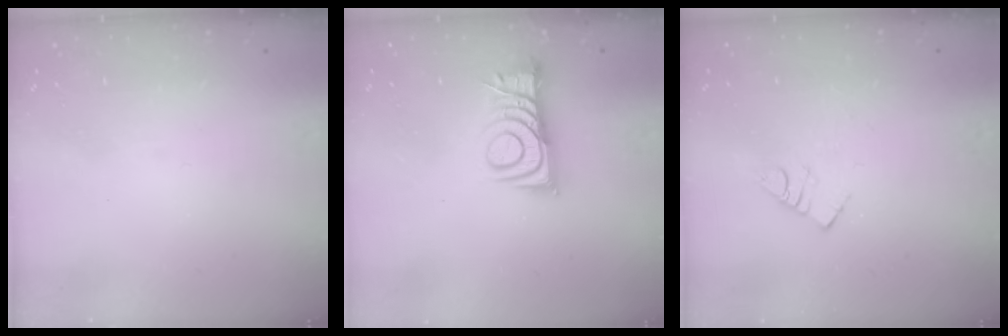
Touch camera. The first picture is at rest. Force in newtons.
{"total": 8.8, "press": 8.8, "slide": 0.1}
{"total": 3.9, "press": 3.9, "slide": 0.3}